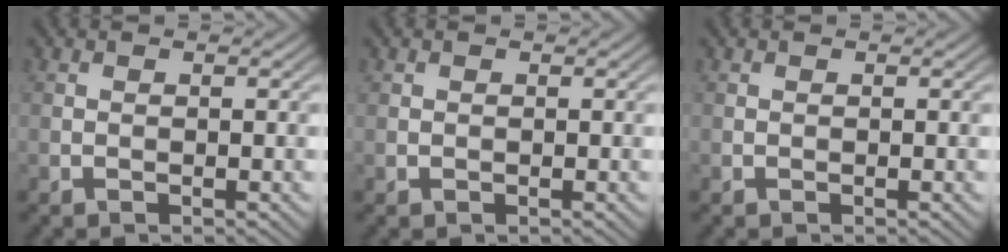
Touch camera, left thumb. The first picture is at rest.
{"total": 0.5, "force": [0.1, 0.5, 0.0], "torque": [0.002, -0.003, 0.003]}
{"total": 0.0}